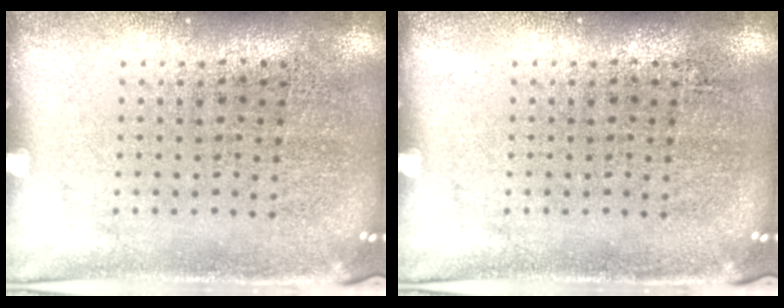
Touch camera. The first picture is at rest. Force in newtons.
{"total": 0.0}